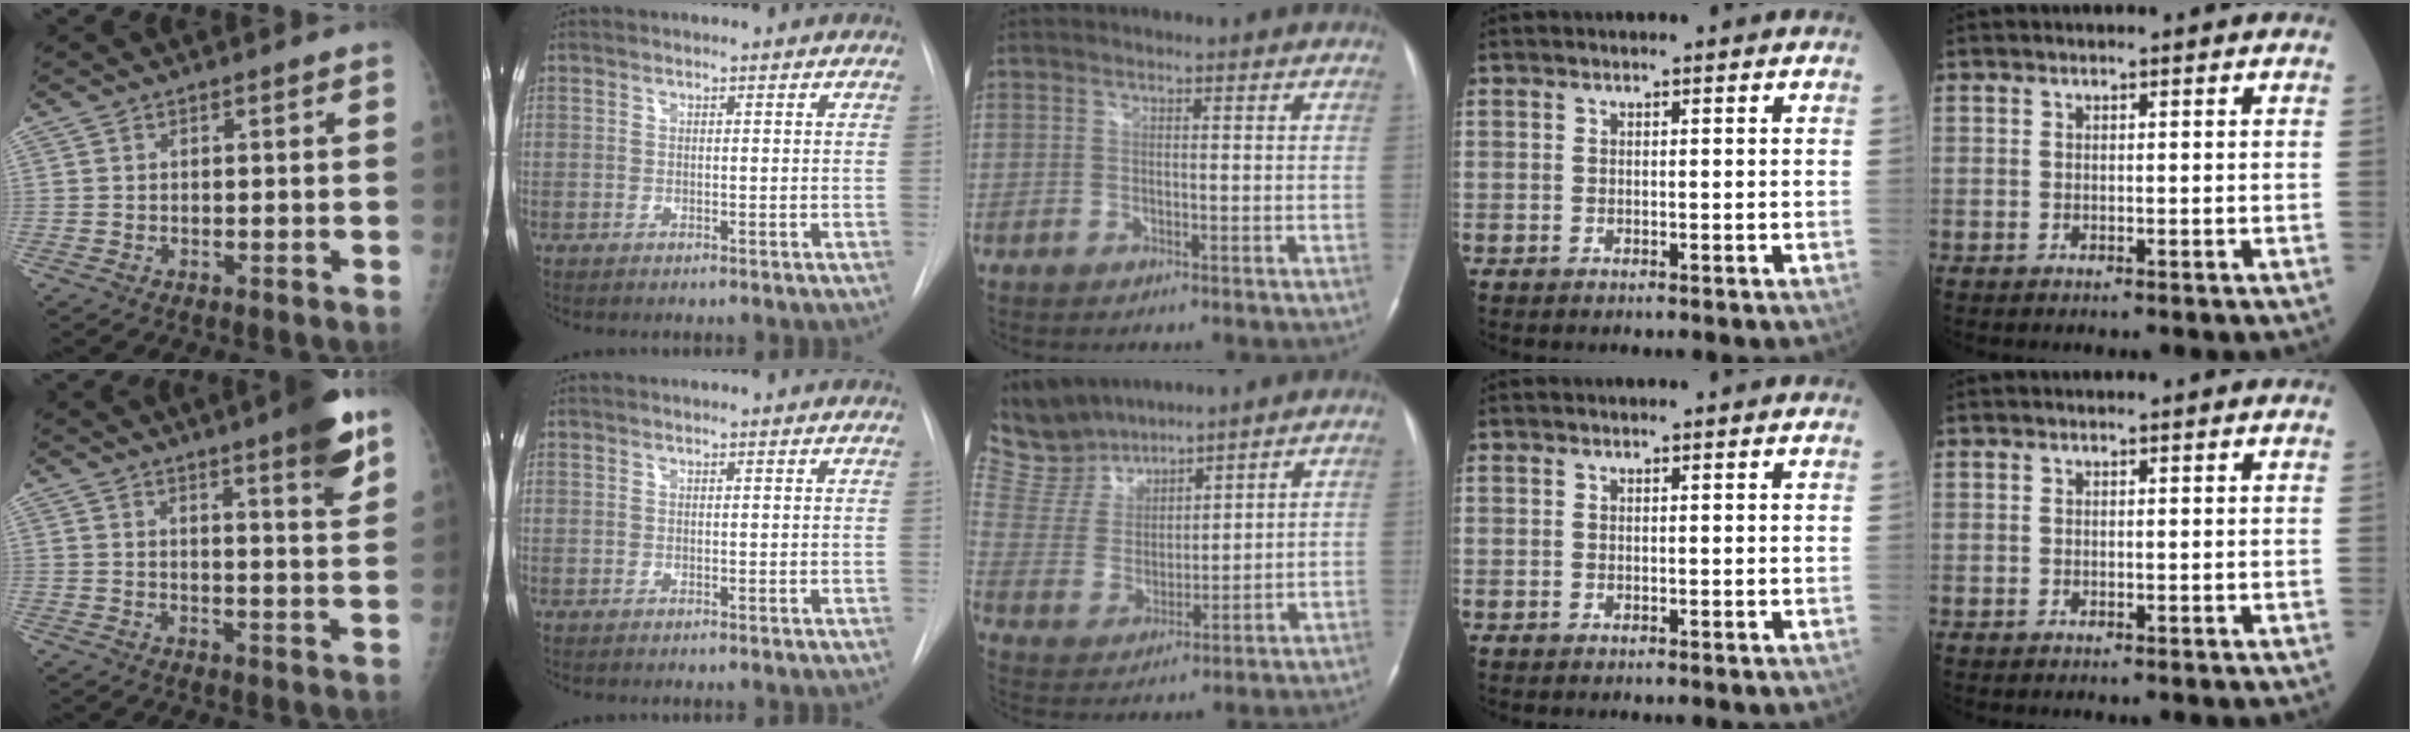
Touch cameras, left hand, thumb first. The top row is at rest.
{"thumb": {"total": 9.0, "force": [5.6, 0.9, 7.0], "torque": [-0.081, -0.031, 0.072]}, "middle": {"total": 9.5, "force": [9.0, 2.7, 1.1], "torque": [-0.044, 0.015, 0.196]}}